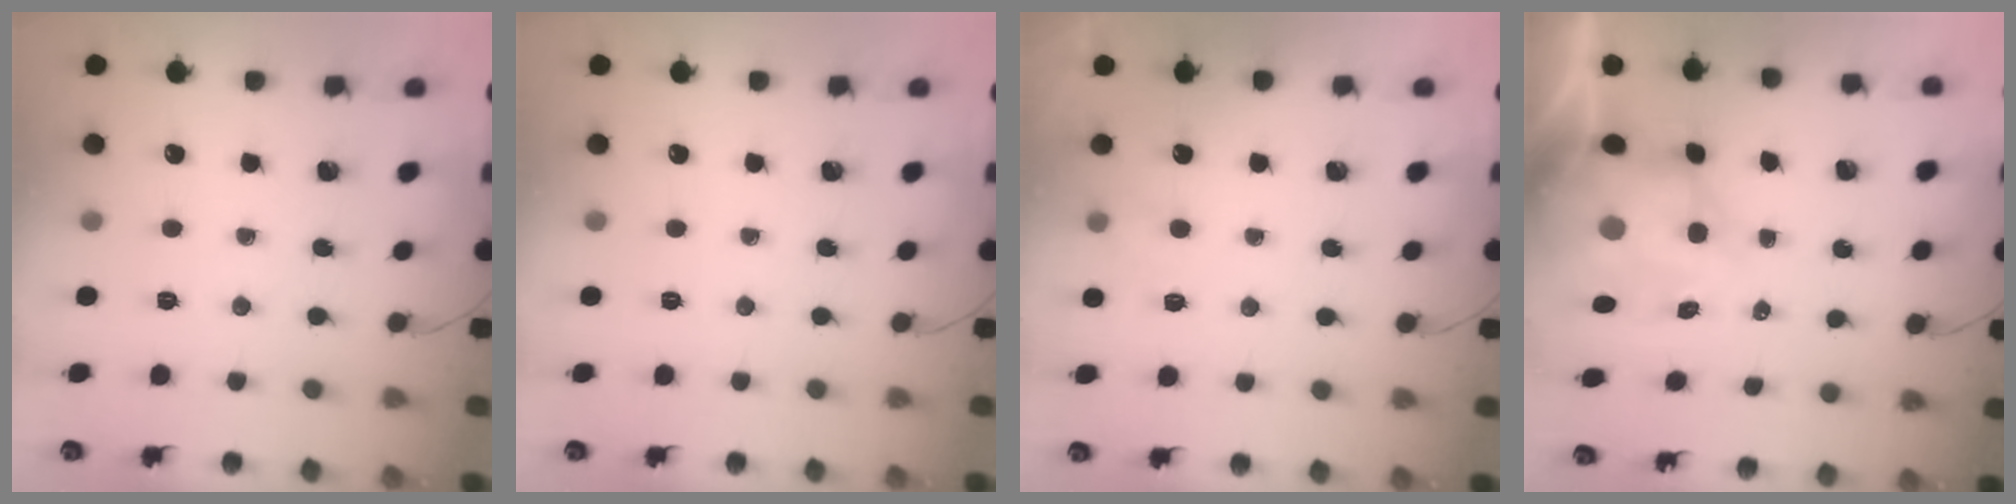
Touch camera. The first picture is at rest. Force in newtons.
{"total": 0.0}
{"total": 2.6, "press": 2.4, "slide": 1.2}
{"total": 8.9, "press": 8.3, "slide": 3.0}